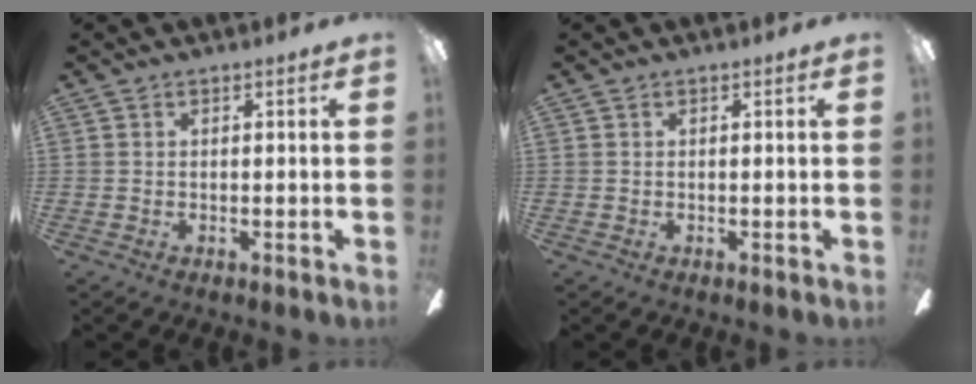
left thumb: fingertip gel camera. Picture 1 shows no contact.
{"total": 0.0}